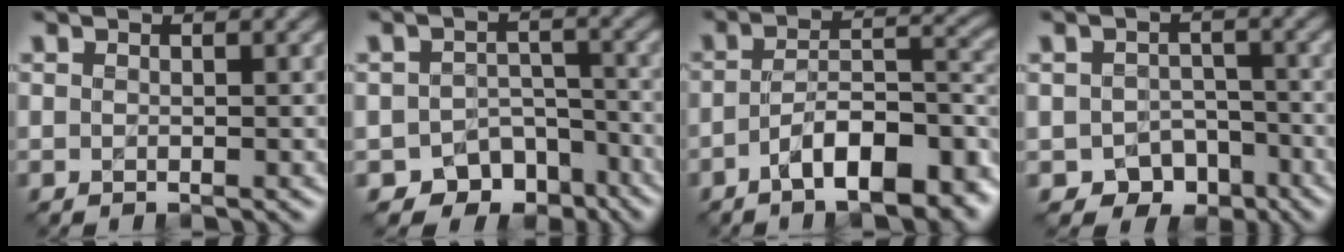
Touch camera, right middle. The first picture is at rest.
{"total": 7.3, "force": [-5.4, 4.6, 1.7], "torque": [0.002, -0.003, -0.063]}
{"total": 9.3, "force": [-4.7, 3.5, 7.2], "torque": [-0.104, 0.004, -0.075]}
{"total": 4.0, "force": [-2.3, 3.0, 1.4], "torque": [-0.011, -0.004, -0.029]}